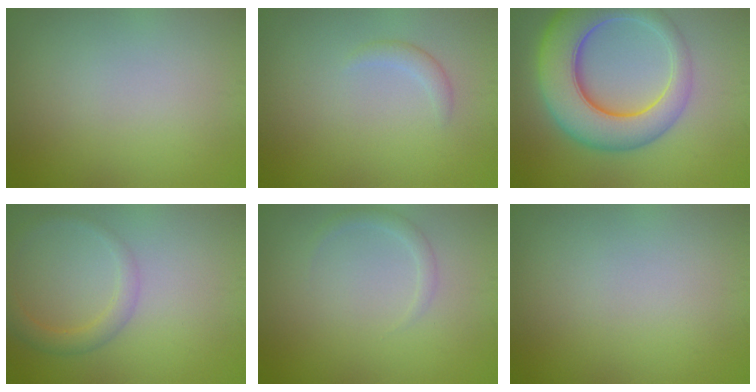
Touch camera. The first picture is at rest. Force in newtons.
{"total": 1.1, "press": 1.1, "slide": 0.1}
{"total": 9.5, "press": 9.5, "slide": 0.6}
{"total": 2.3, "press": 2.3, "slide": 0.1}
{"total": 1.0, "press": 1.0, "slide": 0.1}
{"total": 0.0}